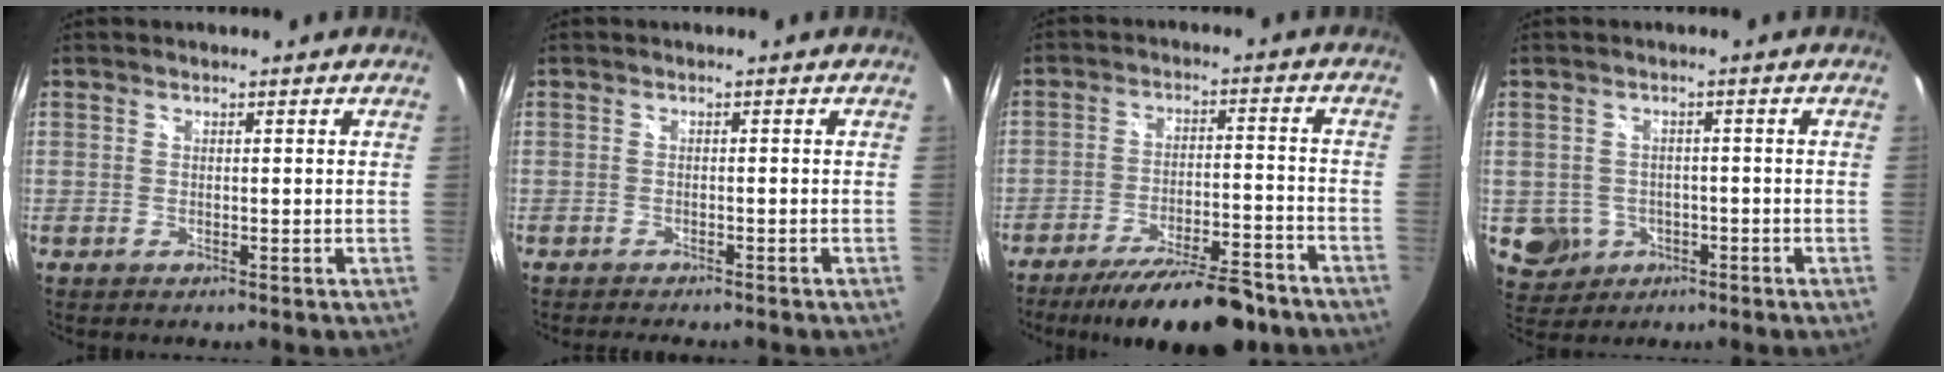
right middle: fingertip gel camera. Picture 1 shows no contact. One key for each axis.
{"total": 3.7, "fx": -3.2, "fy": 0.9, "fz": 1.5, "tx": -0.030, "ty": -0.016, "tz": -0.048}
{"total": 16.6, "fx": -13.7, "fy": 4.0, "fz": 8.5, "tx": -0.150, "ty": -0.017, "tz": -0.196}
{"total": 6.9, "fx": -2.1, "fy": 6.3, "fz": 1.8, "tx": -0.057, "ty": 0.002, "tz": -0.016}